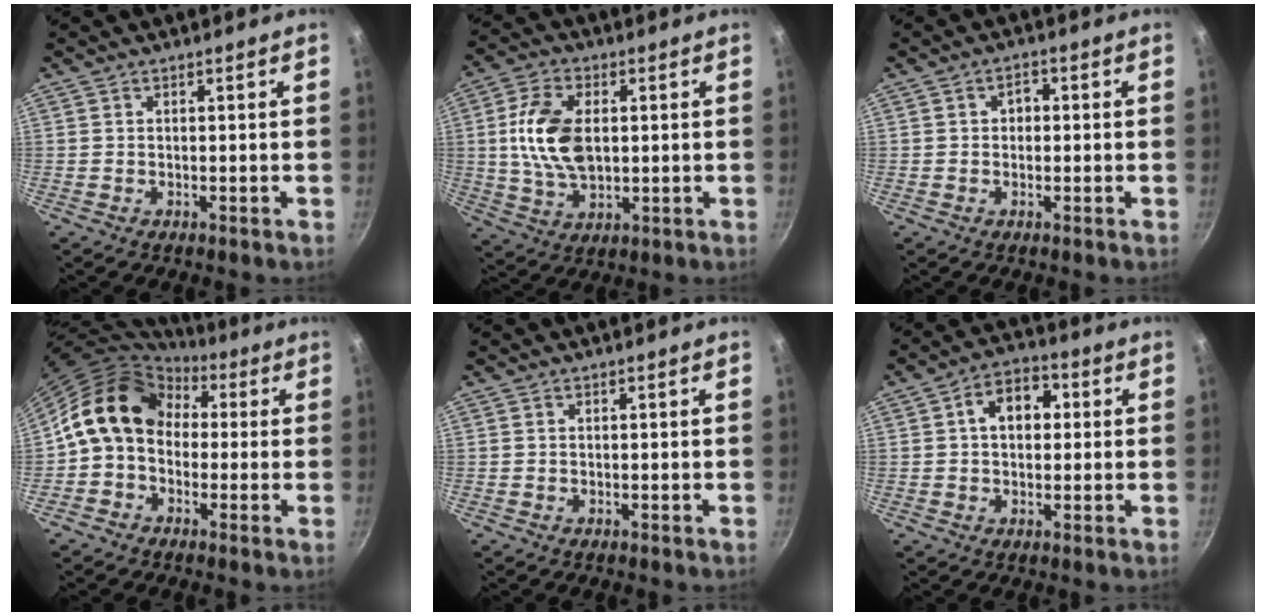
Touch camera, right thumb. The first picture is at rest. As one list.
[{"total": 12.6, "force": [1.4, 7.6, 10.0], "torque": [-0.176, 0.001, 0.025]}, {"total": 2.6, "force": [0.1, 2.1, 1.5], "torque": [-0.009, 0.008, -0.002]}, {"total": 12.1, "force": [1.8, 9.5, 7.3], "torque": [-0.090, 0.029, 0.008]}, {"total": 0.0}, {"total": 8.6, "force": [1.5, 6.1, 5.9], "torque": [-0.054, 0.018, 0.011]}]